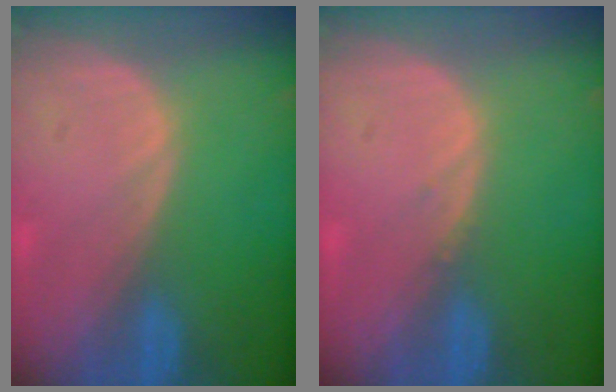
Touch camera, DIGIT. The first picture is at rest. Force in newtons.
{"total": 0.5, "press": 0.5, "slide": 0.2}